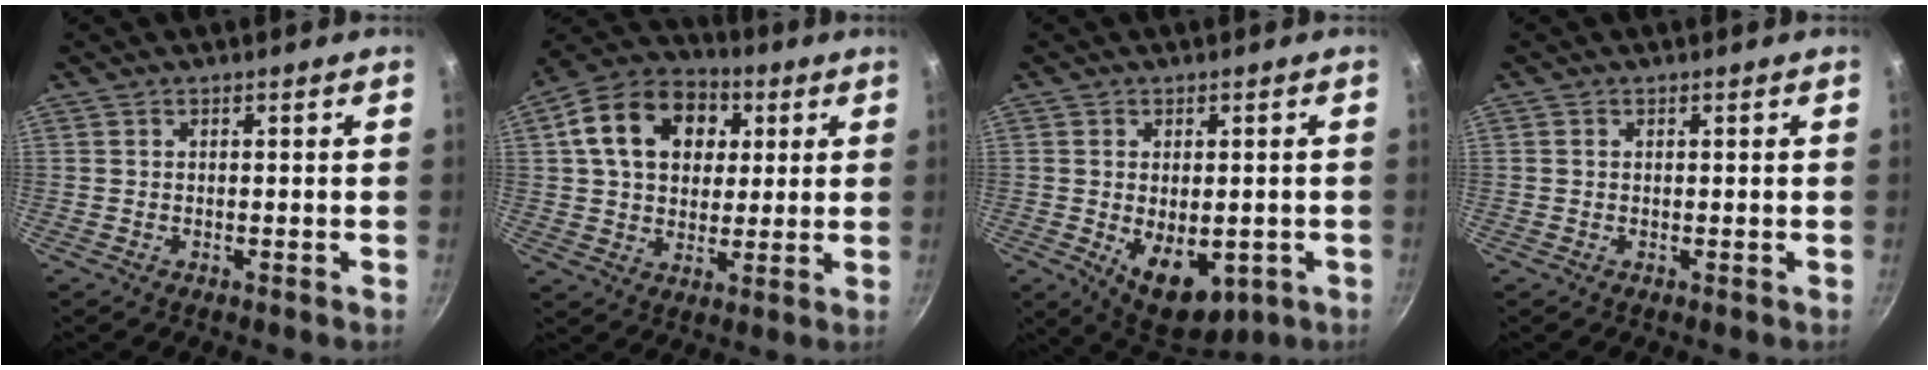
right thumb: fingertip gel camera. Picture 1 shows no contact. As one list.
[{"total": 17.0, "force": [4.7, 12.6, 10.4], "torque": [-0.153, 0.018, 0.068]}, {"total": 11.1, "force": [-2.6, 6.5, 8.6], "torque": [-0.098, -0.008, -0.018]}, {"total": 0.0}]